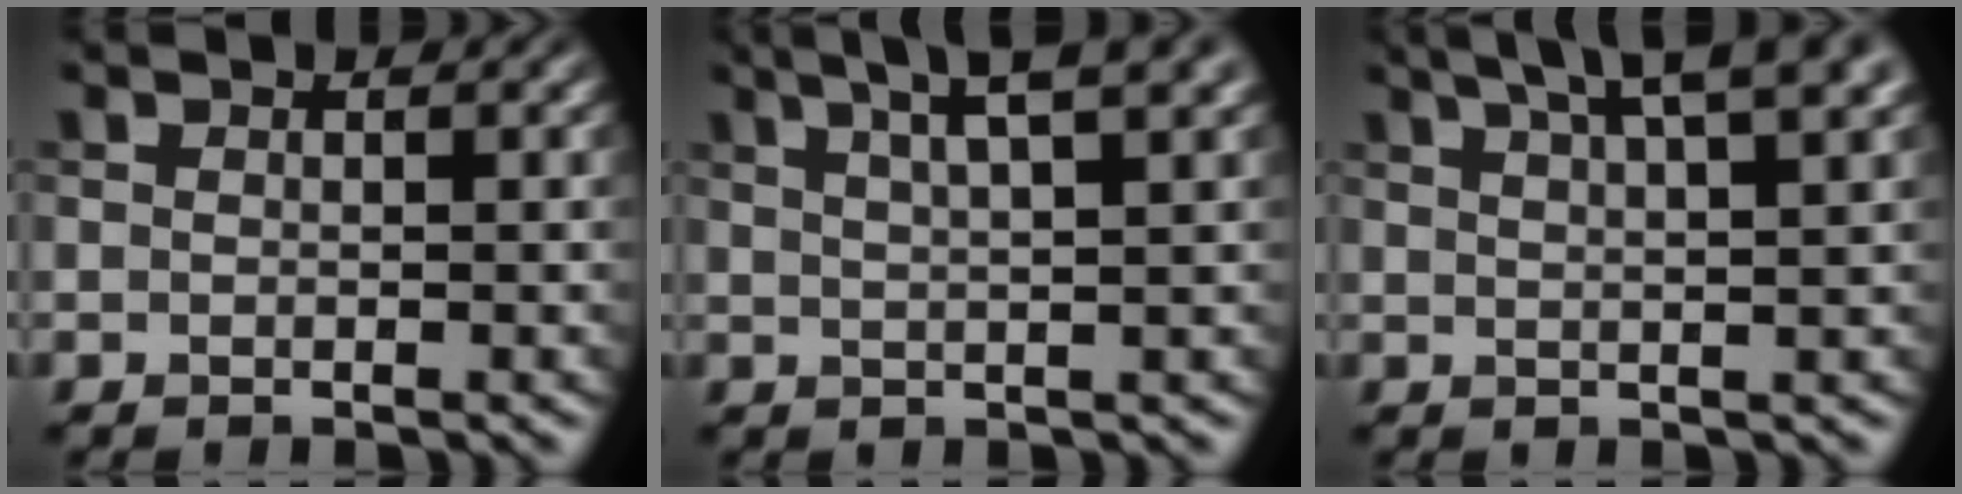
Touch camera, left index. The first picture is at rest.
{"total": 6.0, "force": [3.7, 1.3, 4.5], "torque": [-0.055, 0.022, 0.045]}
{"total": 8.2, "force": [5.3, 2.3, 5.8], "torque": [-0.063, 0.036, 0.050]}